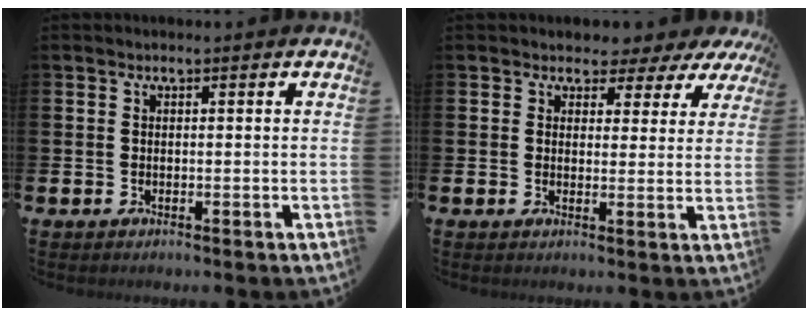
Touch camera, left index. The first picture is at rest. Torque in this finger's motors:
{"motor_torque": [1.04, -1.10, 0.74, 0.07]}